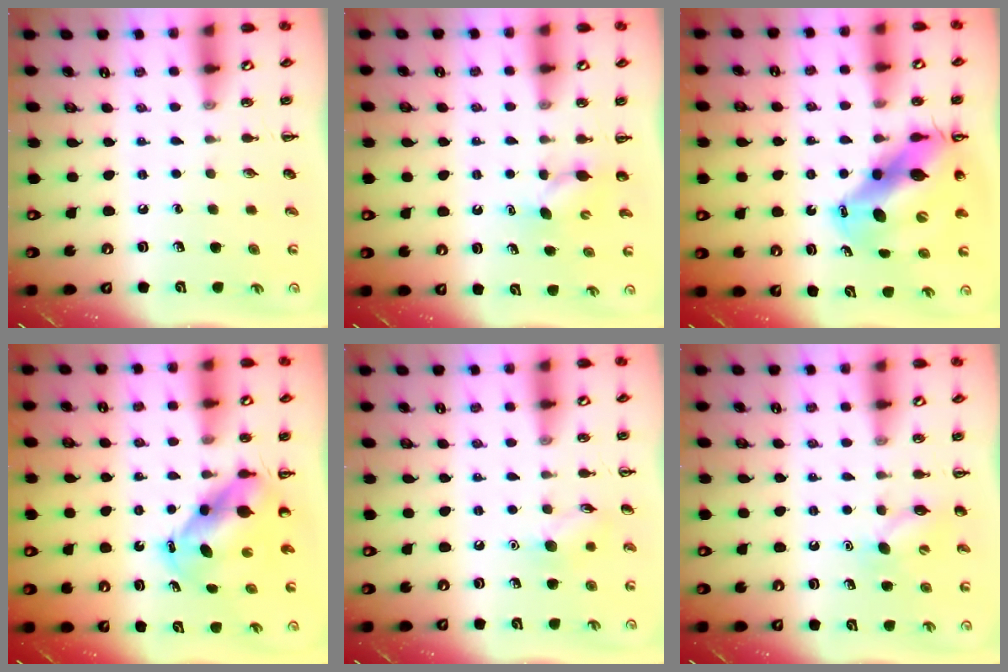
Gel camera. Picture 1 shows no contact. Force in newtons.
{"total": 3.7, "press": 3.6, "slide": 1.0}
{"total": 14.9, "press": 14.2, "slide": 4.6}
{"total": 6.6, "press": 6.3, "slide": 1.9}
{"total": 7.2, "press": 7.2, "slide": 0.5}
{"total": 7.3, "press": 7.1, "slide": 1.5}